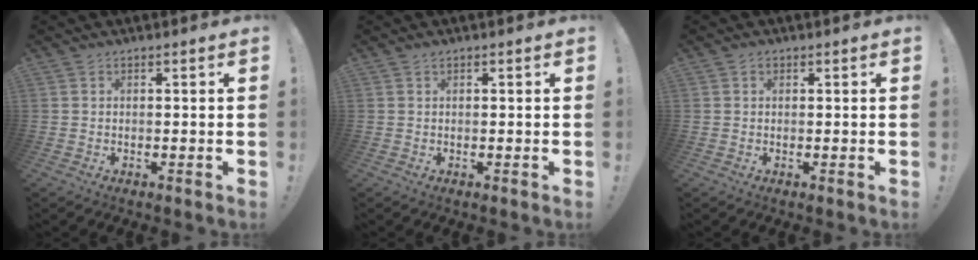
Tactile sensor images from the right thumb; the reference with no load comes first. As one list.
[{"total": 0.6, "force": [0.5, 0.4, 0.1], "torque": [0.007, 0.000, 0.007]}, {"total": 0.6, "force": [0.2, 0.5, 0.2], "torque": [0.000, 0.000, 0.003]}]